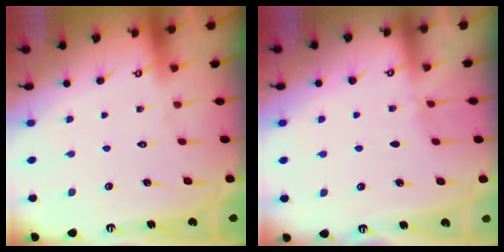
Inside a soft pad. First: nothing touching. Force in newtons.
{"total": 3.5, "press": 3.4, "slide": 0.5}